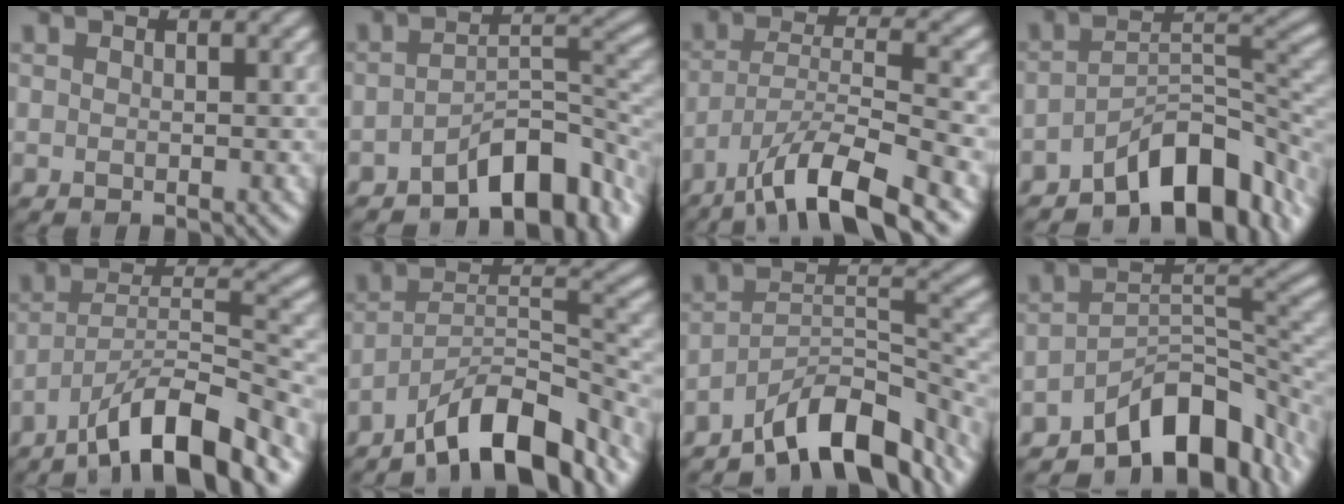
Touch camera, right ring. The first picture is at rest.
{"total": 7.6, "force": [-4.7, 3.1, 5.1], "torque": [-0.060, 0.004, -0.078]}
{"total": 8.7, "force": [-6.0, 1.9, 6.0], "torque": [-0.099, 0.004, -0.112]}
{"total": 9.2, "force": [-6.0, 3.8, 6.0], "torque": [-0.072, 0.003, -0.099]}
{"total": 9.2, "force": [-6.5, 2.1, 6.1], "torque": [-0.096, 0.009, -0.117]}
{"total": 9.7, "force": [-7.3, 2.6, 5.9], "torque": [-0.081, 0.012, -0.135]}
{"total": 9.6, "force": [-7.2, 3.1, 5.6], "torque": [-0.071, 0.007, -0.132]}
{"total": 10.2, "force": [-6.7, 4.4, 6.2], "torque": [-0.072, -0.003, -0.113]}